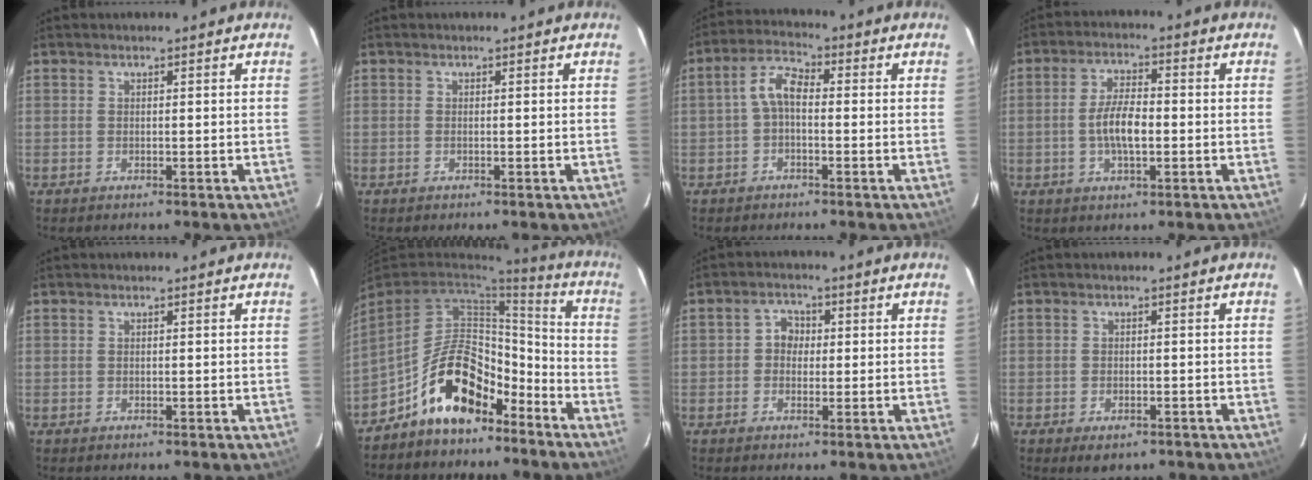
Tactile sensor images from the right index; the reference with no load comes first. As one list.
[{"total": 0.0}, {"total": 4.4, "force": [-0.8, 2.1, 3.8], "torque": [-0.081, 0.017, -0.019]}, {"total": 6.4, "force": [-1.0, 2.1, 5.9], "torque": [-0.117, 0.003, -0.019]}, {"total": 0.0}, {"total": 14.7, "force": [-9.5, 7.1, 8.6], "torque": [-0.164, 0.041, -0.150]}, {"total": 2.9, "force": [-0.1, 2.6, 1.3], "torque": [-0.023, 0.011, -0.005]}, {"total": 3.2, "force": [-1.9, 1.8, 1.8], "torque": [-0.034, -0.008, -0.025]}]